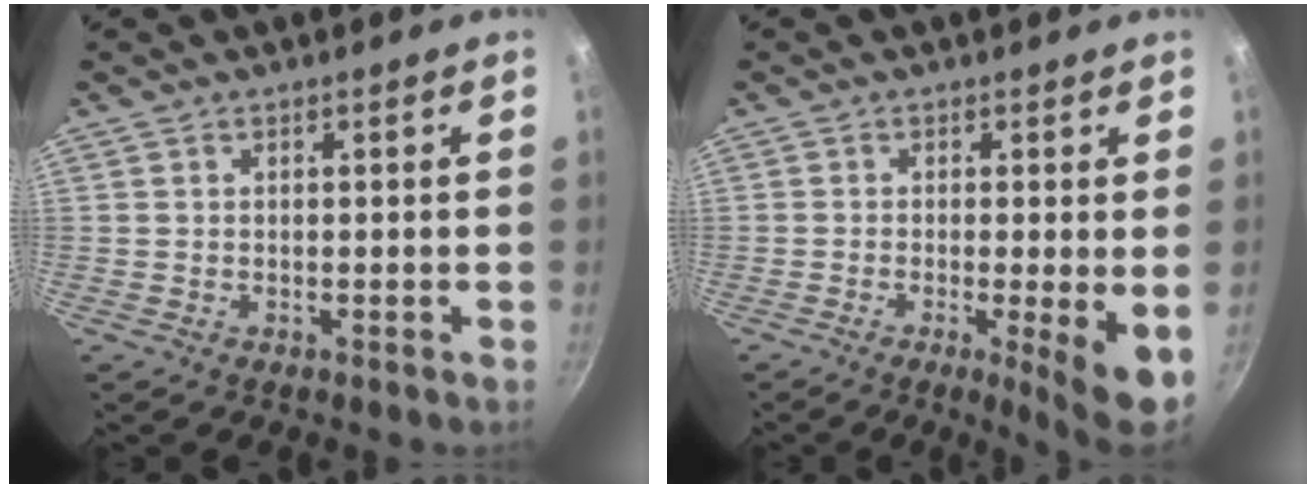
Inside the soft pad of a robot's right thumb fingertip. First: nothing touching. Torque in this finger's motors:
{"motor_torque": [-0.20, 0.62, -0.09, -0.01, 0.03]}